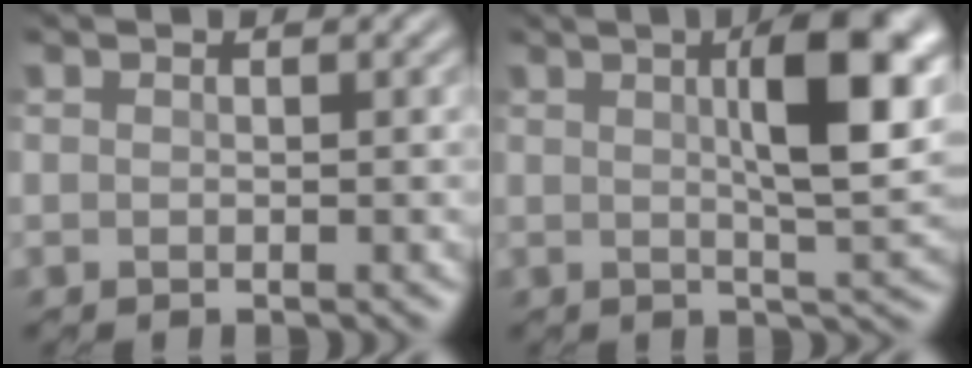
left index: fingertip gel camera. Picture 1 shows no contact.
{"total": 7.7, "force": [2.3, 1.7, 7.2], "torque": [-0.114, 0.012, 0.037]}